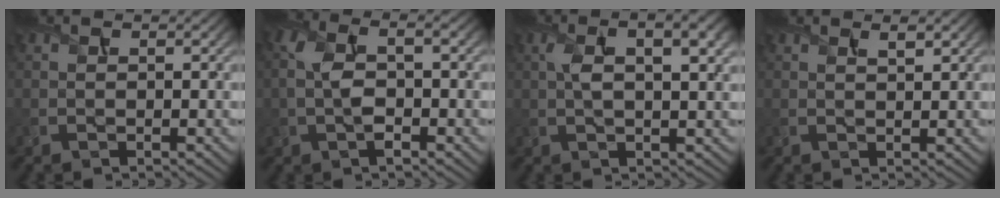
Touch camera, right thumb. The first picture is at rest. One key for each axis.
{"total": 5.1, "fx": -0.5, "fy": 2.4, "fz": 4.5, "tx": -0.104, "ty": 0.000, "tz": -0.012}
{"total": 6.4, "fx": 1.9, "fy": 2.2, "fz": 5.7, "tx": -0.104, "ty": 0.006, "tz": 0.032}
{"total": 1.3, "fx": 0.9, "fy": 0.2, "fz": 0.9, "tx": -0.019, "ty": 0.000, "tz": 0.017}